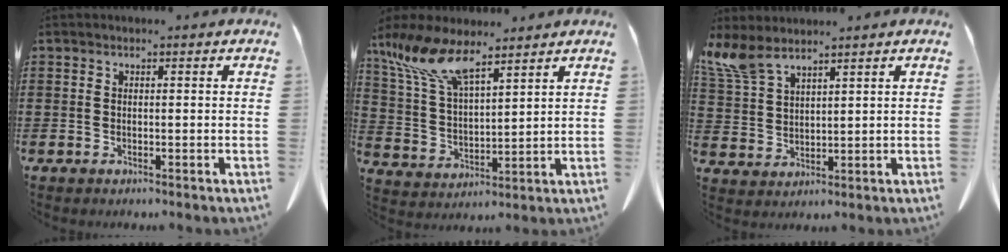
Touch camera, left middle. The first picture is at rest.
{"total": 11.3, "force": [8.2, 3.5, 7.0], "torque": [-0.164, -0.023, 0.150]}
{"total": 5.7, "force": [4.6, 1.4, 3.1], "torque": [-0.084, -0.013, 0.085]}